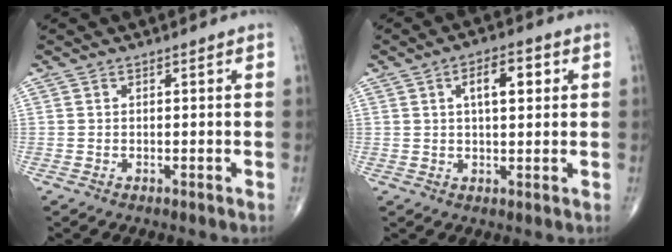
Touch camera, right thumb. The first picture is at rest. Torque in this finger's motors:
{"motor_torque": [0.49, 2.16, 0.95, 0.17, 0.11]}